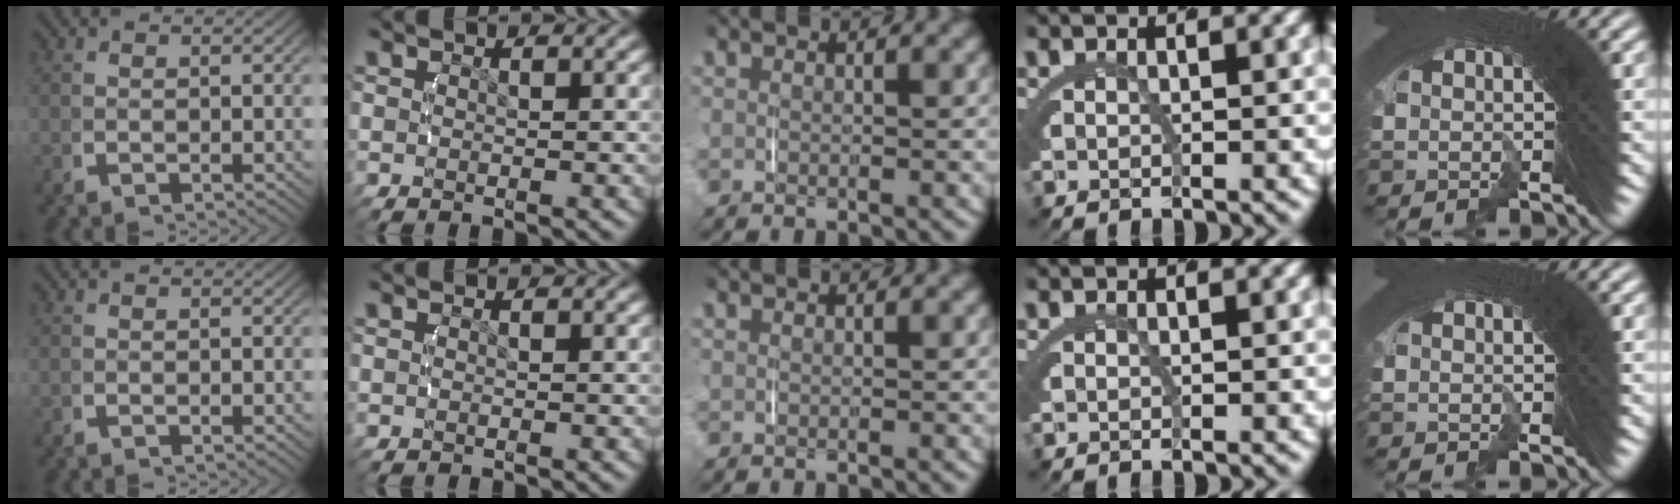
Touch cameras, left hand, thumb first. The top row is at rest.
{}